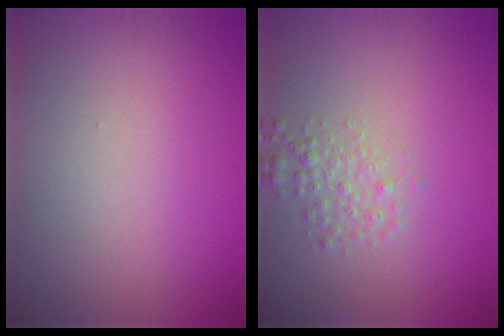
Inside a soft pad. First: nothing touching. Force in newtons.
{"total": 2.0, "press": 2.0, "slide": 0.1}